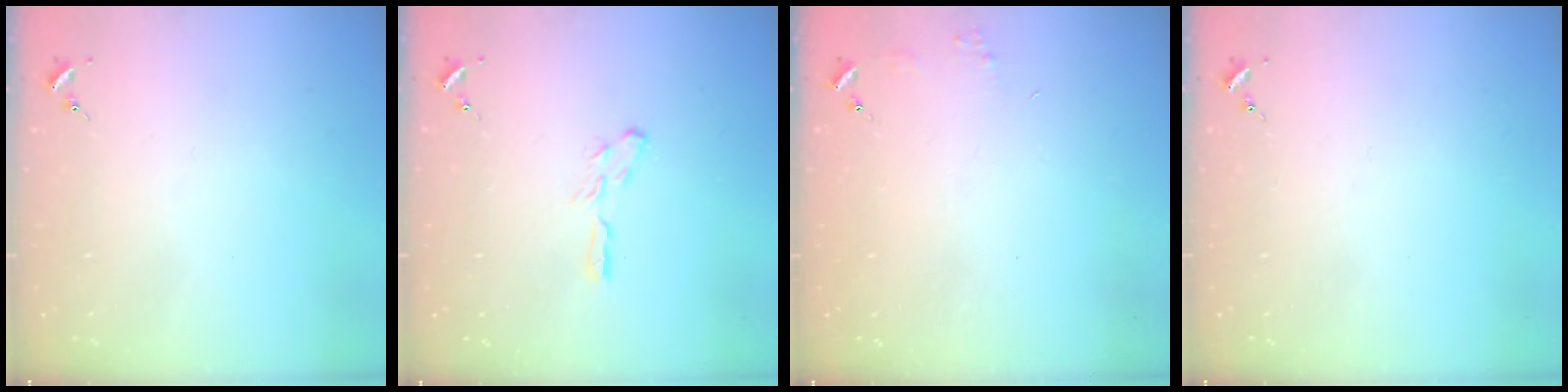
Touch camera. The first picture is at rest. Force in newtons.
{"total": 4.7, "press": 4.7, "slide": 0.3}
{"total": 4.3, "press": 4.3, "slide": 0.5}
{"total": 0.0}